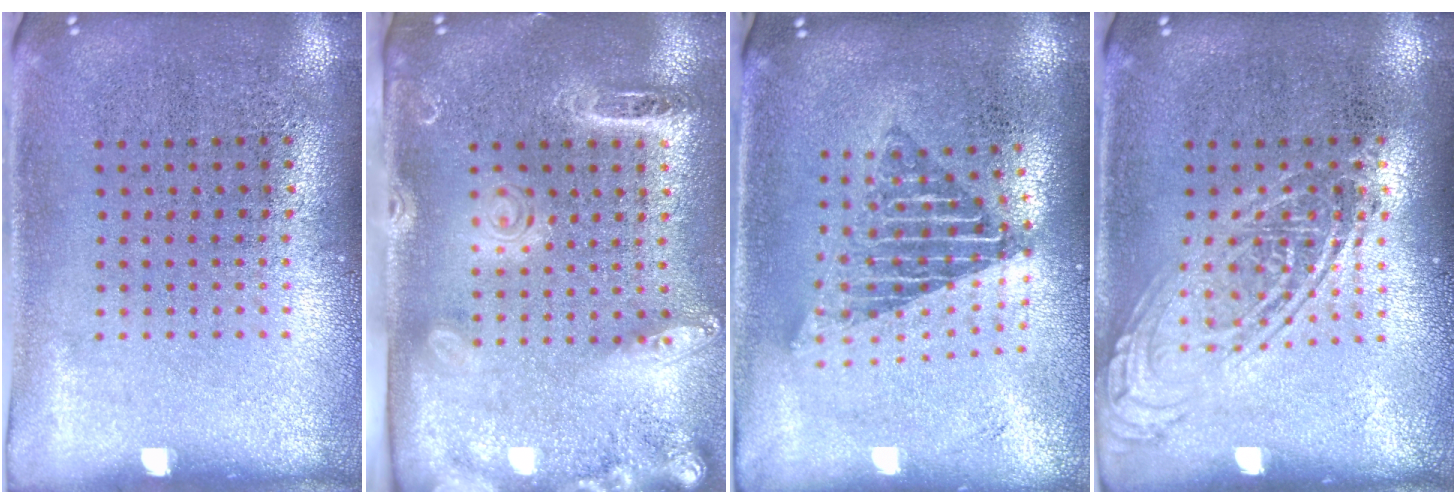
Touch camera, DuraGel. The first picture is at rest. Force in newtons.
{"total": 2.6, "press": 2.0, "slide": 1.7}
{"total": 1.7, "press": 1.3, "slide": 1.0}
{"total": 1.6, "press": 1.6, "slide": 0.1}